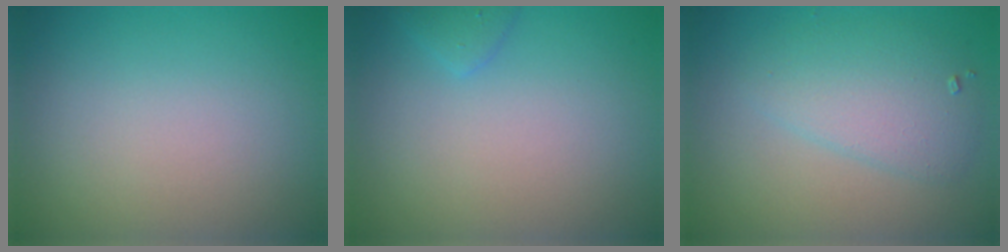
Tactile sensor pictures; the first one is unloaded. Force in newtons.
{"total": 1.2, "press": 1.2, "slide": 0.1}
{"total": 3.8, "press": 3.8, "slide": 0.1}